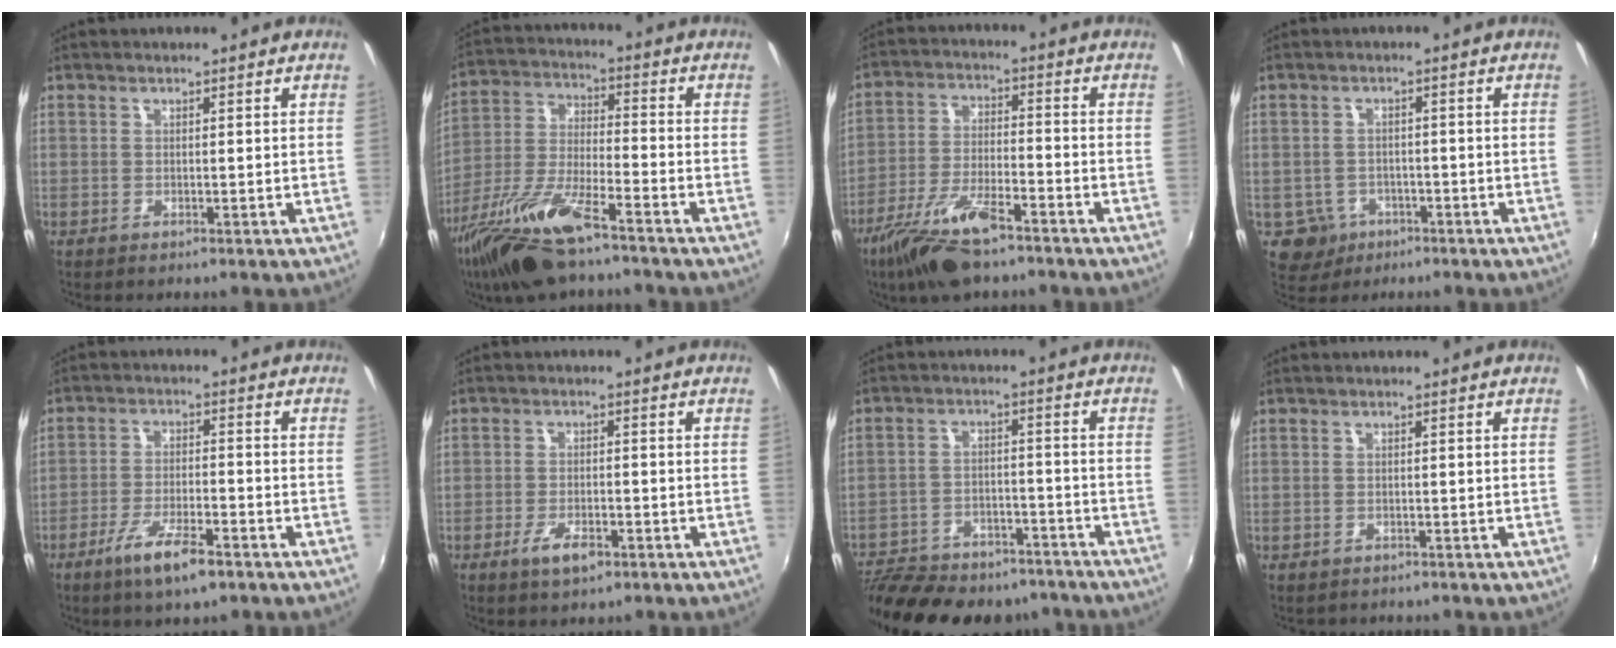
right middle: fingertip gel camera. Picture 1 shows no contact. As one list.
[{"total": 15.4, "force": [-10.9, 3.2, 10.4], "torque": [-0.224, -0.027, -0.213]}, {"total": 12.1, "force": [-8.7, 3.4, 7.7], "torque": [-0.166, -0.020, -0.163]}, {"total": 5.1, "force": [-2.3, 4.4, 0.9], "torque": [-0.030, 0.005, -0.030]}, {"total": 8.7, "force": [-5.5, 2.0, 6.4], "torque": [-0.137, -0.015, -0.099]}, {"total": 4.9, "force": [-2.9, 2.0, 3.5], "torque": [-0.080, -0.009, -0.052]}, {"total": 22.1, "force": [-18.5, 8.4, 8.8], "torque": [-0.192, 0.000, -0.255]}, {"total": 1.1, "force": [-0.8, 0.8, 0.2], "torque": [-0.009, -0.003, -0.010]}]